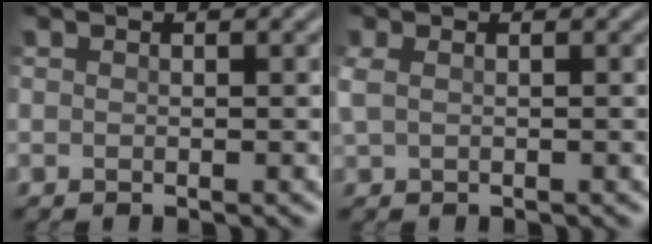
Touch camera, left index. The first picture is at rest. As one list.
[{"total": 1.4, "force": [0.5, 0.7, 1.1], "torque": [-0.031, 0.001, 0.009]}]